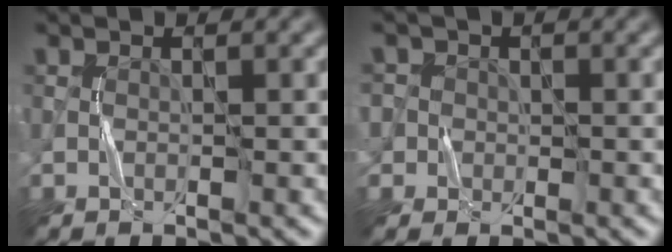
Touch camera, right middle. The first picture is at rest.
{"total": 3.5, "force": [0.6, 3.3, 1.0], "torque": [-0.005, 0.020, -0.007]}